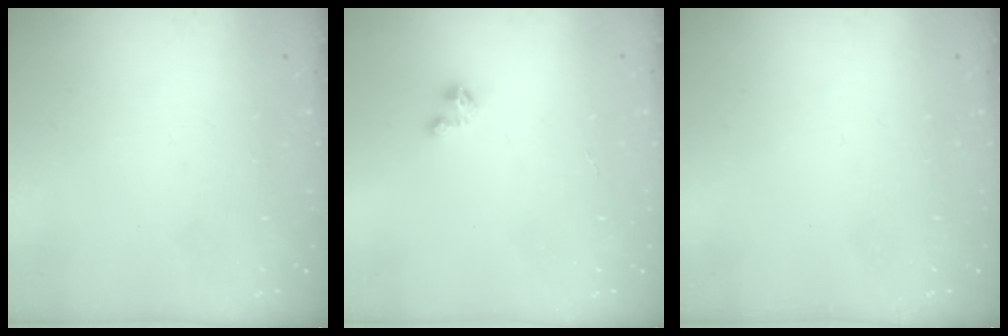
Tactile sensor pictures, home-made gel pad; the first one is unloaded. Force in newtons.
{"total": 2.0, "press": 2.0, "slide": 0.1}
{"total": 0.0}